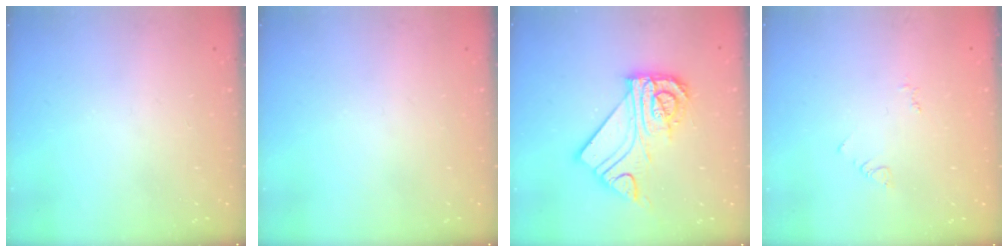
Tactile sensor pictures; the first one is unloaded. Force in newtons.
{"total": 0.0}
{"total": 13.6, "press": 13.6, "slide": 0.7}
{"total": 2.9, "press": 2.9, "slide": 0.4}